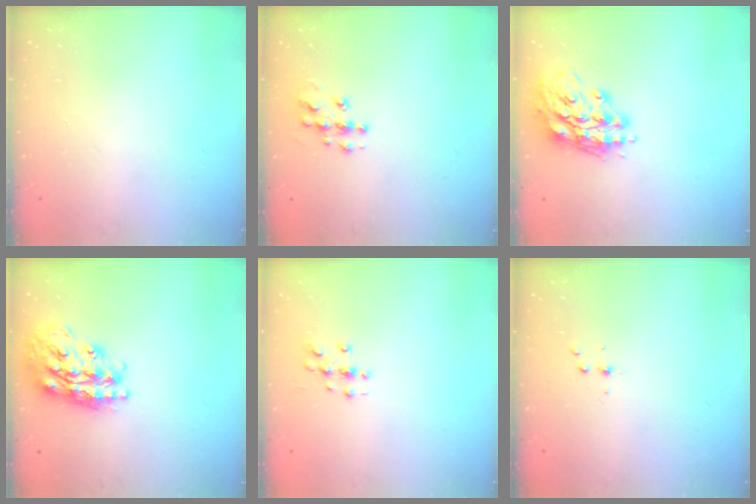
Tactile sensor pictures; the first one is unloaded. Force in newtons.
{"total": 8.3, "press": 8.2, "slide": 0.5}
{"total": 14.9, "press": 14.9, "slide": 1.6}
{"total": 20.8, "press": 20.8, "slide": 1.4}
{"total": 3.0, "press": 3.0, "slide": 0.3}
{"total": 3.2, "press": 3.1, "slide": 0.4}